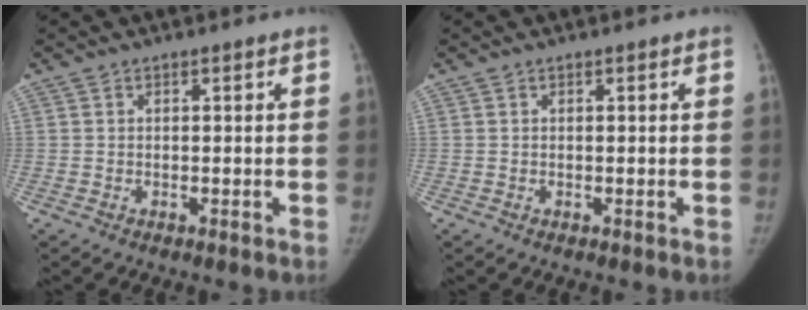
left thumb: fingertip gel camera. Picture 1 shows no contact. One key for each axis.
{"total": 0.0}